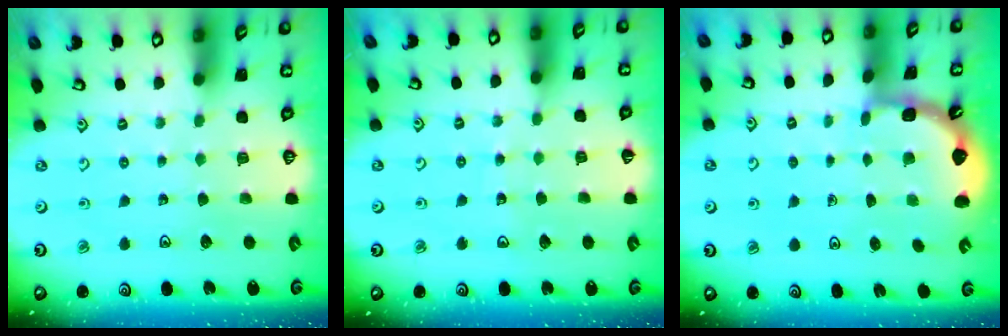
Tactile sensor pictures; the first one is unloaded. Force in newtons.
{"total": 5.4, "press": 5.4, "slide": 0.4}
{"total": 1.9, "press": 1.9, "slide": 0.2}